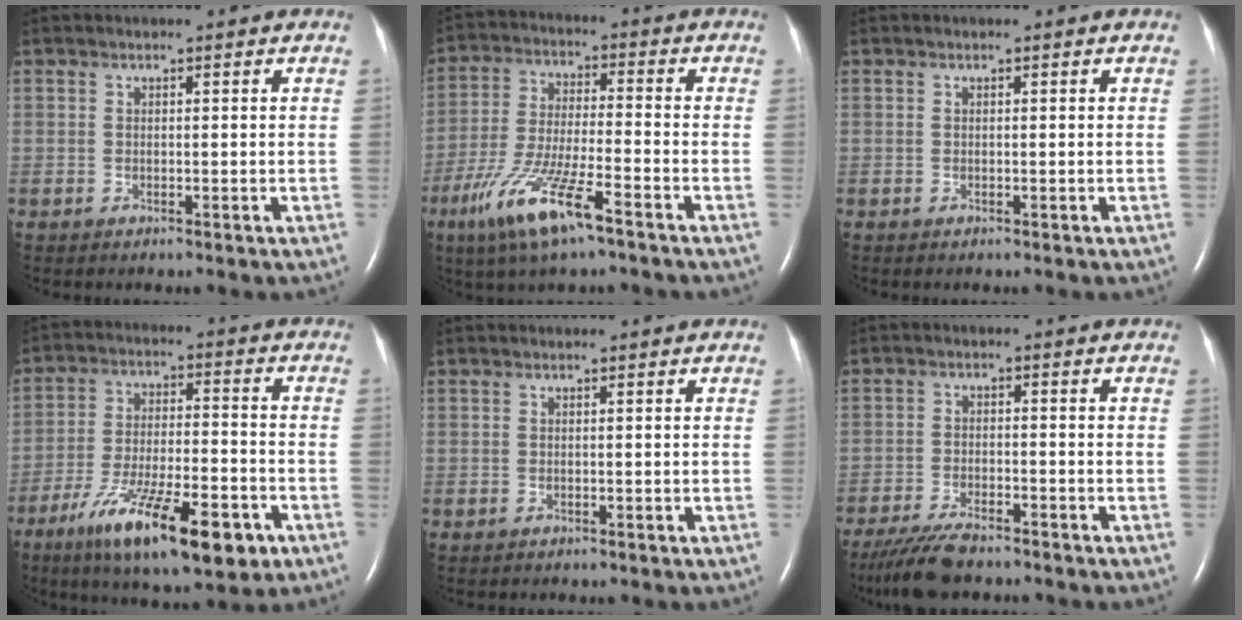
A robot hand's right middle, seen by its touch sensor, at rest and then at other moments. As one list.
[{"total": 11.8, "force": [-6.9, 1.3, 9.5], "torque": [-0.197, -0.022, -0.127]}, {"total": 0.0}, {"total": 17.2, "force": [-9.6, 4.1, 13.7], "torque": [-0.216, -0.020, -0.151]}, {"total": 0.0}, {"total": 6.9, "force": [-5.9, 1.2, 3.4], "torque": [-0.068, -0.020, -0.104]}]